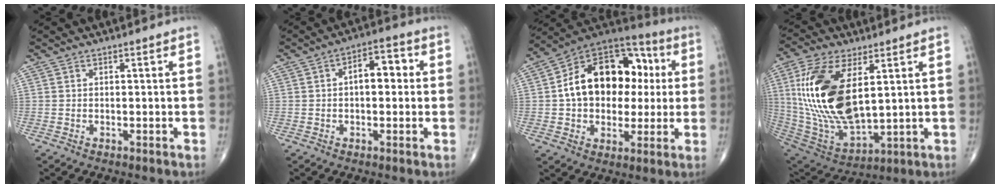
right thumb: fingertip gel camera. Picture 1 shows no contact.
{"total": 7.0, "force": [0.8, 3.8, 5.9], "torque": [-0.072, 0.022, 0.002]}
{"total": 21.8, "force": [2.1, 14.9, 15.8], "torque": [-0.211, 0.032, 0.032]}
{"total": 22.8, "force": [4.9, 10.9, 19.4], "torque": [-0.393, -0.029, 0.102]}